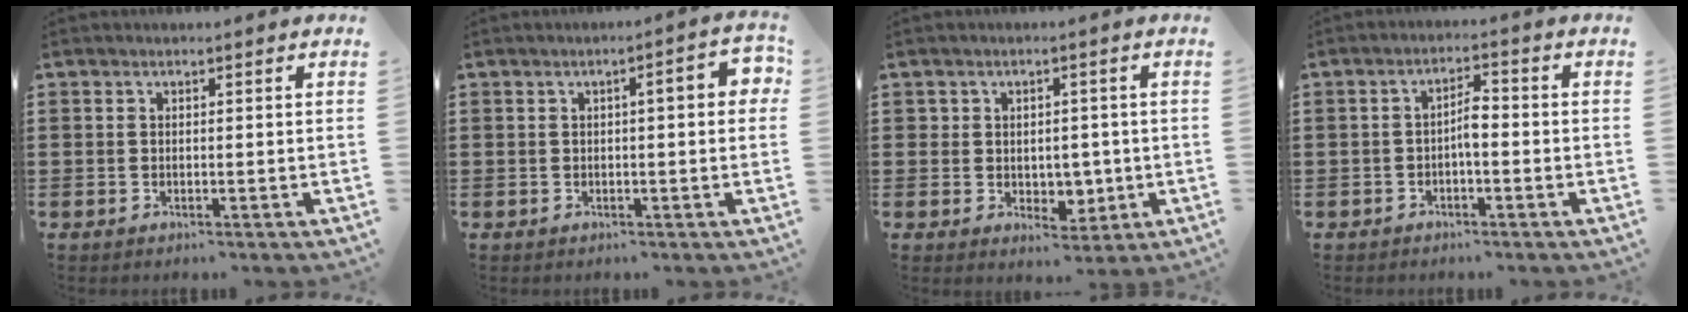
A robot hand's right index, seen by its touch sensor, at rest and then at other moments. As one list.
[{"total": 3.8, "force": [0.3, 0.6, 3.7], "torque": [-0.058, 0.003, 0.001]}, {"total": 3.5, "force": [0.4, 3.2, 1.4], "torque": [-0.024, 0.003, 0.002]}, {"total": 3.0, "force": [-0.7, 0.9, 2.8], "torque": [-0.052, 0.006, -0.015]}]